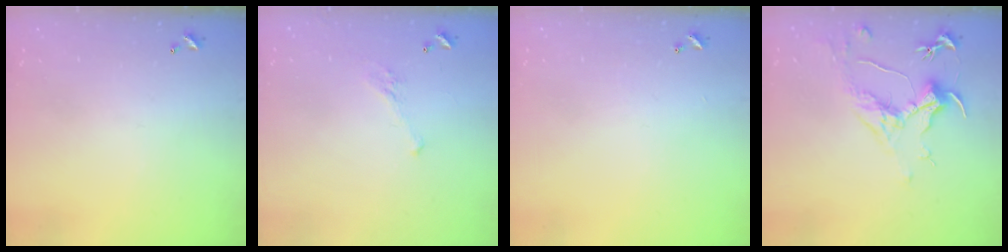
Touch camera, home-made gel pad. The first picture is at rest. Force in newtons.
{"total": 4.9, "press": 4.8, "slide": 1.0}
{"total": 1.9, "press": 1.9, "slide": 0.5}
{"total": 1.6, "press": 1.3, "slide": 0.8}